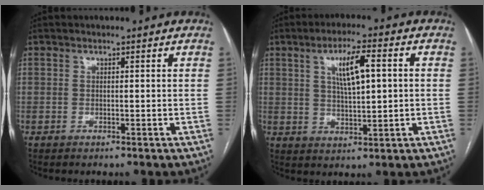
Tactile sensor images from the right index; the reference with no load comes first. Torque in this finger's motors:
{"motor_torque": [0.17, -0.17, 0.29, 0.06]}